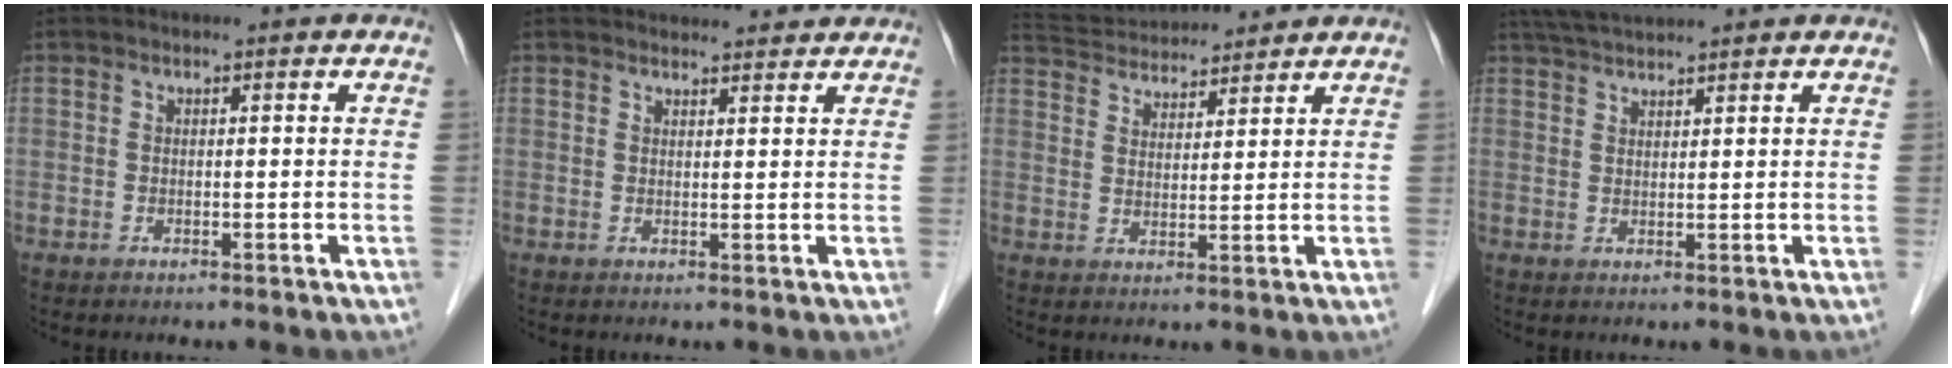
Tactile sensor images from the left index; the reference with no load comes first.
{"total": 5.3, "force": [5.1, 1.0, 0.6], "torque": [-0.005, 0.016, 0.058]}
{"total": 10.2, "force": [9.8, 1.5, 2.3], "torque": [-0.047, 0.031, 0.162]}
{"total": 5.7, "force": [5.3, 0.1, 2.2], "torque": [-0.040, 0.036, 0.096]}